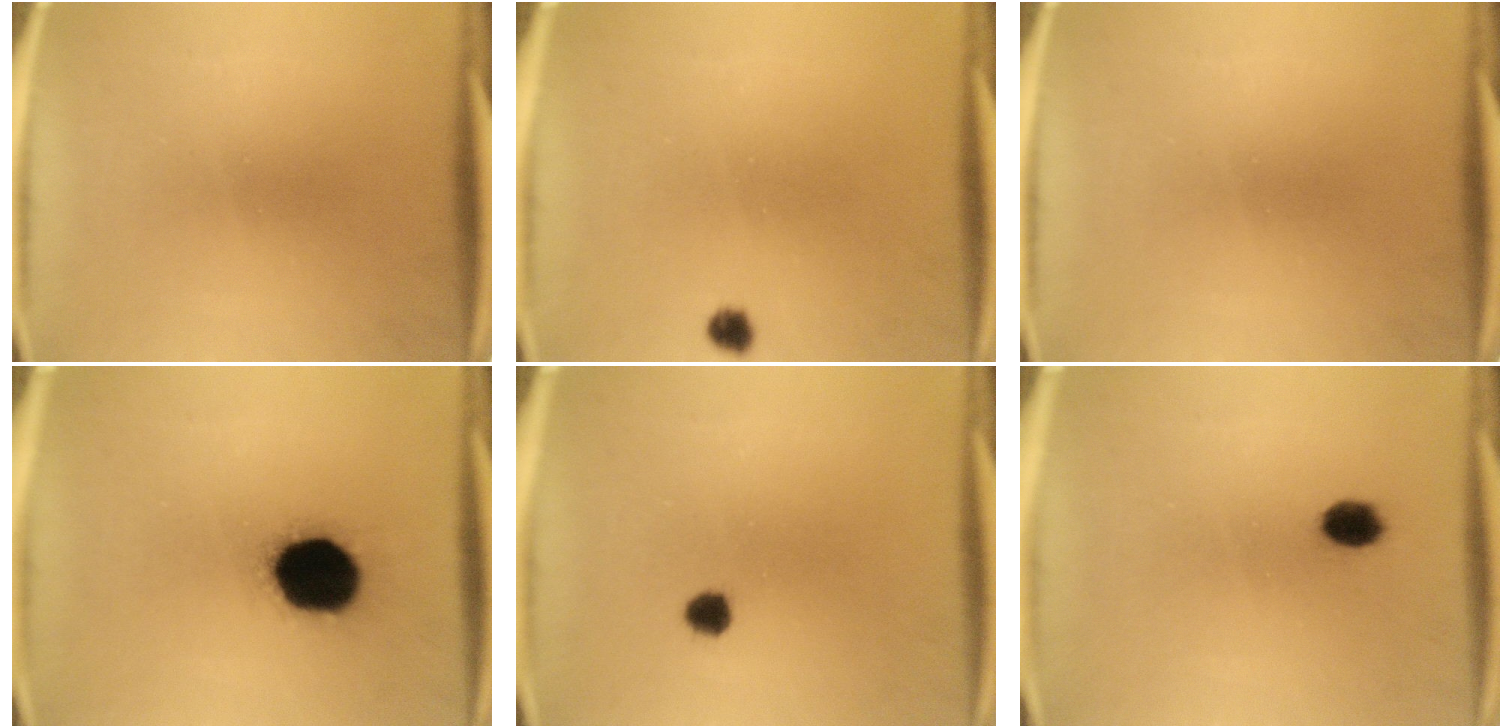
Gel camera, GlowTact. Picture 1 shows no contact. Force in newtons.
{"total": 1.8}
{"total": 0.0}
{"total": 19.4}
{"total": 2.4}
{"total": 3.9}